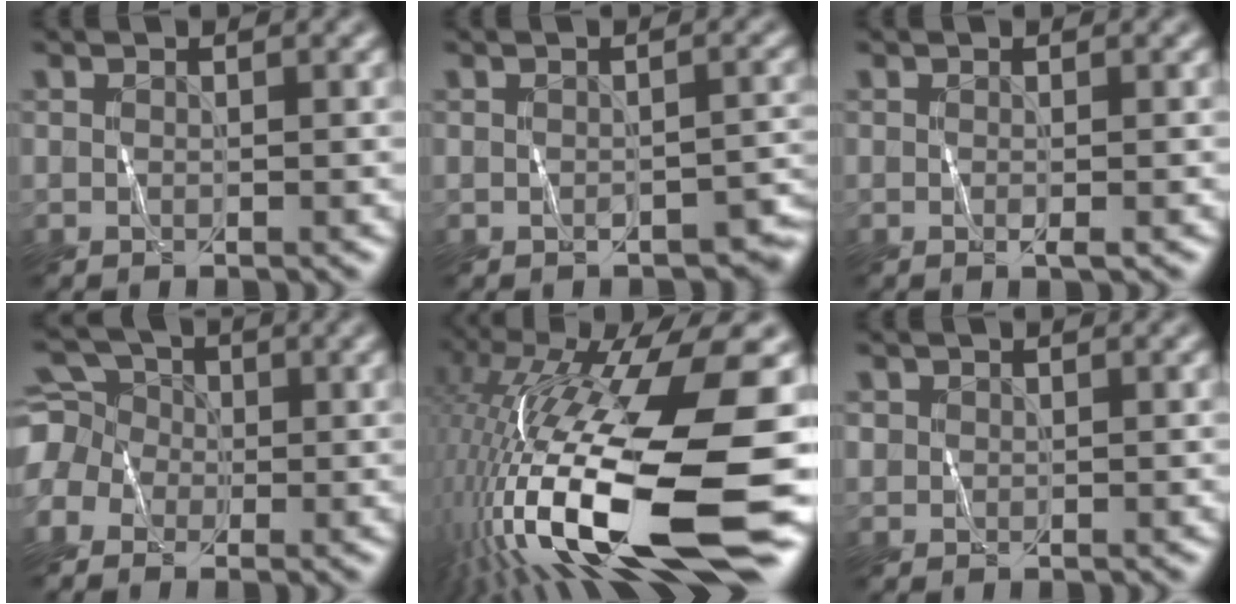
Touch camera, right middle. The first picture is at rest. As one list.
[{"total": 2.0, "force": [-1.0, 1.2, 1.3], "torque": [-0.016, -0.004, -0.009]}, {"total": 0.7, "force": [0.1, 0.1, 0.7], "torque": [-0.013, -0.002, 0.001]}, {"total": 7.3, "force": [-1.0, 6.3, 3.5], "torque": [-0.088, 0.028, -0.064]}, {"total": 19.0, "force": [-4.2, 5.0, 17.9], "torque": [-0.346, 0.012, -0.079]}, {"total": 0.7, "force": [0.1, 0.6, 0.0], "torque": [0.005, -0.001, 0.002]}]